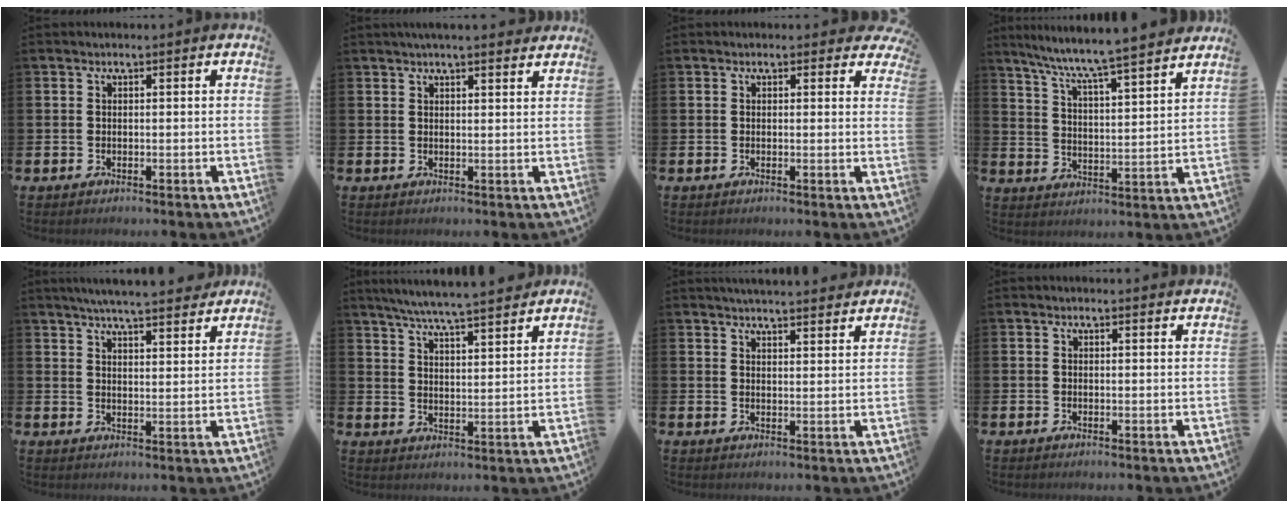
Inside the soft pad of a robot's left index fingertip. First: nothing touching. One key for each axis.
{"total": 3.1, "fx": 3.0, "fy": 0.1, "fz": 0.8, "tx": -0.008, "ty": -0.013, "tz": 0.051}
{"total": 1.0, "fx": 0.7, "fy": 0.7, "fz": 0.1, "tx": 0.006, "ty": 0.005, "tz": 0.010}
{"total": 7.5, "fx": 7.1, "fy": -0.5, "fz": 2.3, "tx": -0.077, "ty": -0.058, "tz": 0.121}
{"total": 5.8, "fx": 5.7, "fy": 0.0, "fz": 1.2, "tx": -0.025, "ty": -0.035, "tz": 0.099}
{"total": 6.8, "fx": 6.5, "fy": -0.2, "fz": 1.9, "tx": -0.057, "ty": -0.041, "tz": 0.114}
{"total": 4.2, "fx": 4.2, "fy": -0.1, "fz": 0.4, "tx": -0.009, "ty": -0.023, "tz": 0.075}
{"total": 0.7, "fx": 0.6, "fy": 0.0, "fz": 0.1, "tx": 0.011, "ty": -0.005, "tz": 0.009}